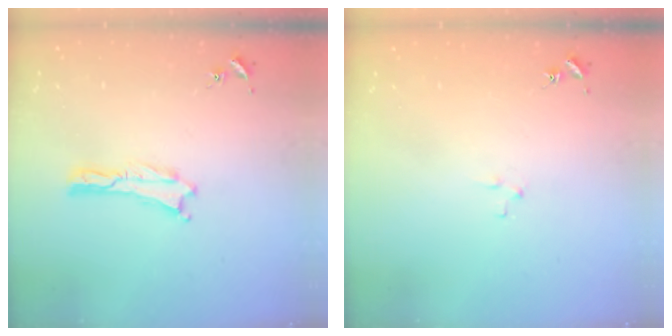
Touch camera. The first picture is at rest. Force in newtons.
{"total": 1.8, "press": 1.8, "slide": 0.1}